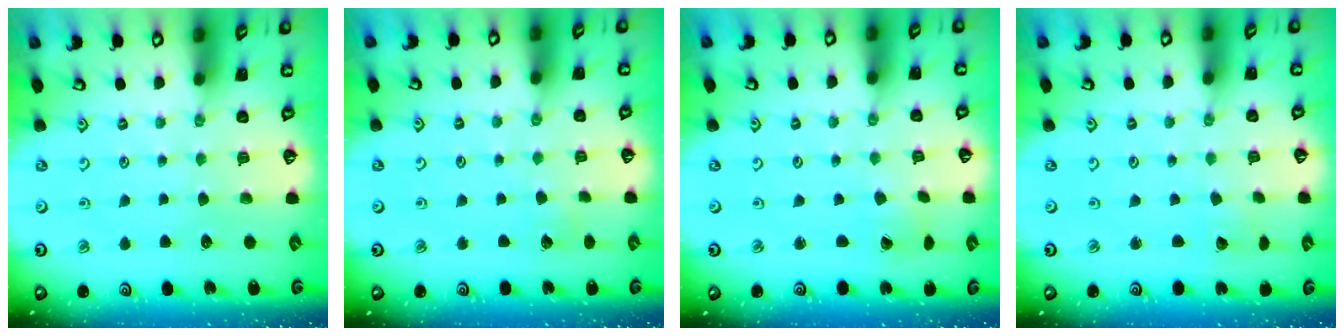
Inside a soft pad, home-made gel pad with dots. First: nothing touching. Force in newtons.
{"total": 2.7, "press": 2.7, "slide": 0.3}
{"total": 0.8, "press": 0.8, "slide": 0.1}
{"total": 1.9, "press": 1.9, "slide": 0.1}